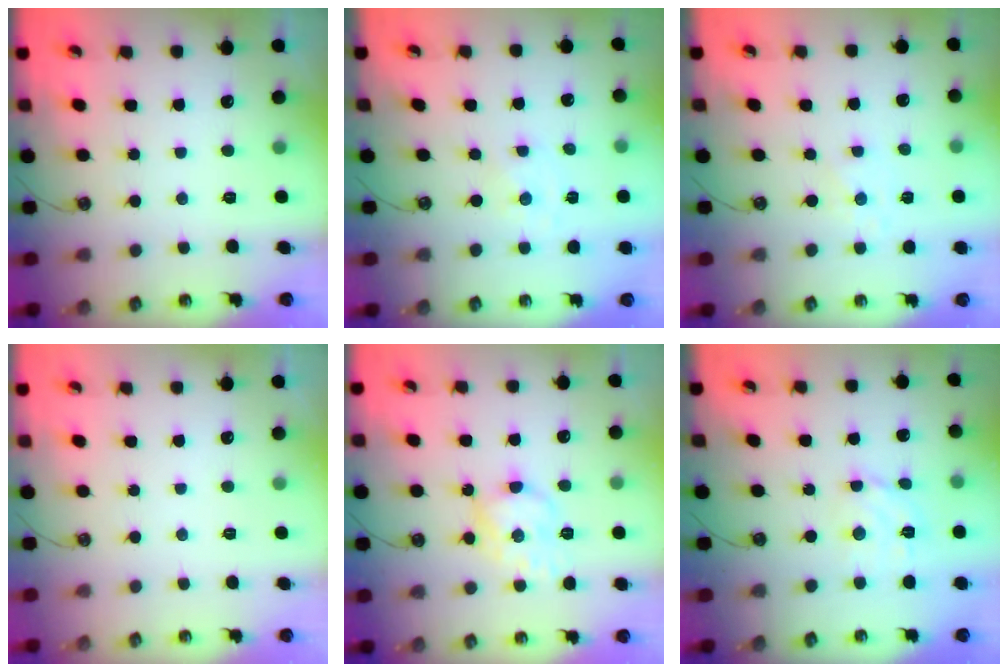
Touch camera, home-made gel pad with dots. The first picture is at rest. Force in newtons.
{"total": 0.0}
{"total": 2.2, "press": 2.1, "slide": 0.4}
{"total": 0.0}
{"total": 9.2, "press": 9.2, "slide": 0.2}
{"total": 6.6, "press": 6.5, "slide": 0.7}